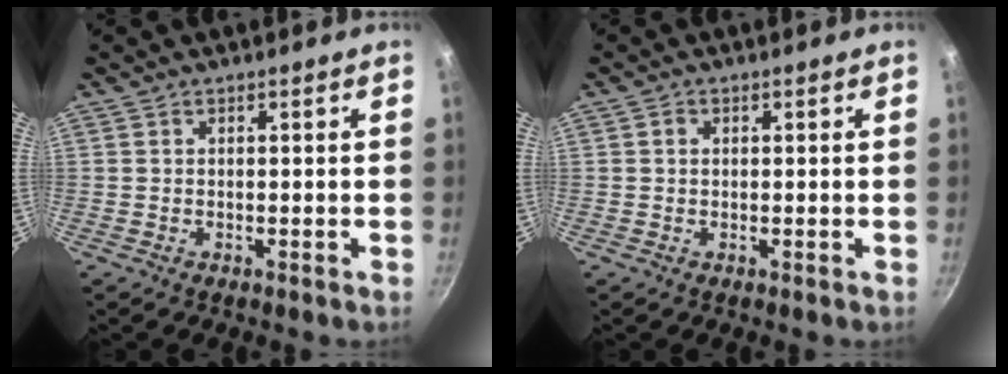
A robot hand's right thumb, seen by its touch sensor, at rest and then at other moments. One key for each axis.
{"total": 1.0, "fx": 0.2, "fy": 0.9, "fz": 0.5, "tx": -0.007, "ty": 0.006, "tz": 0.002}